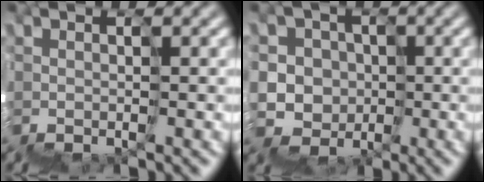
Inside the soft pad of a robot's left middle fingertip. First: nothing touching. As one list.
[{"total": 3.9, "force": [-0.6, 3.8, -0.7], "torque": [0.042, 0.019, -0.021]}]